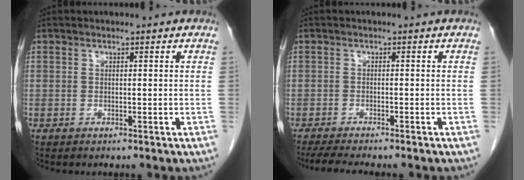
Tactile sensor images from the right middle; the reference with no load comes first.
{"total": 6.8, "force": [-5.8, 0.5, 3.5], "torque": [-0.050, -0.013, -0.090]}